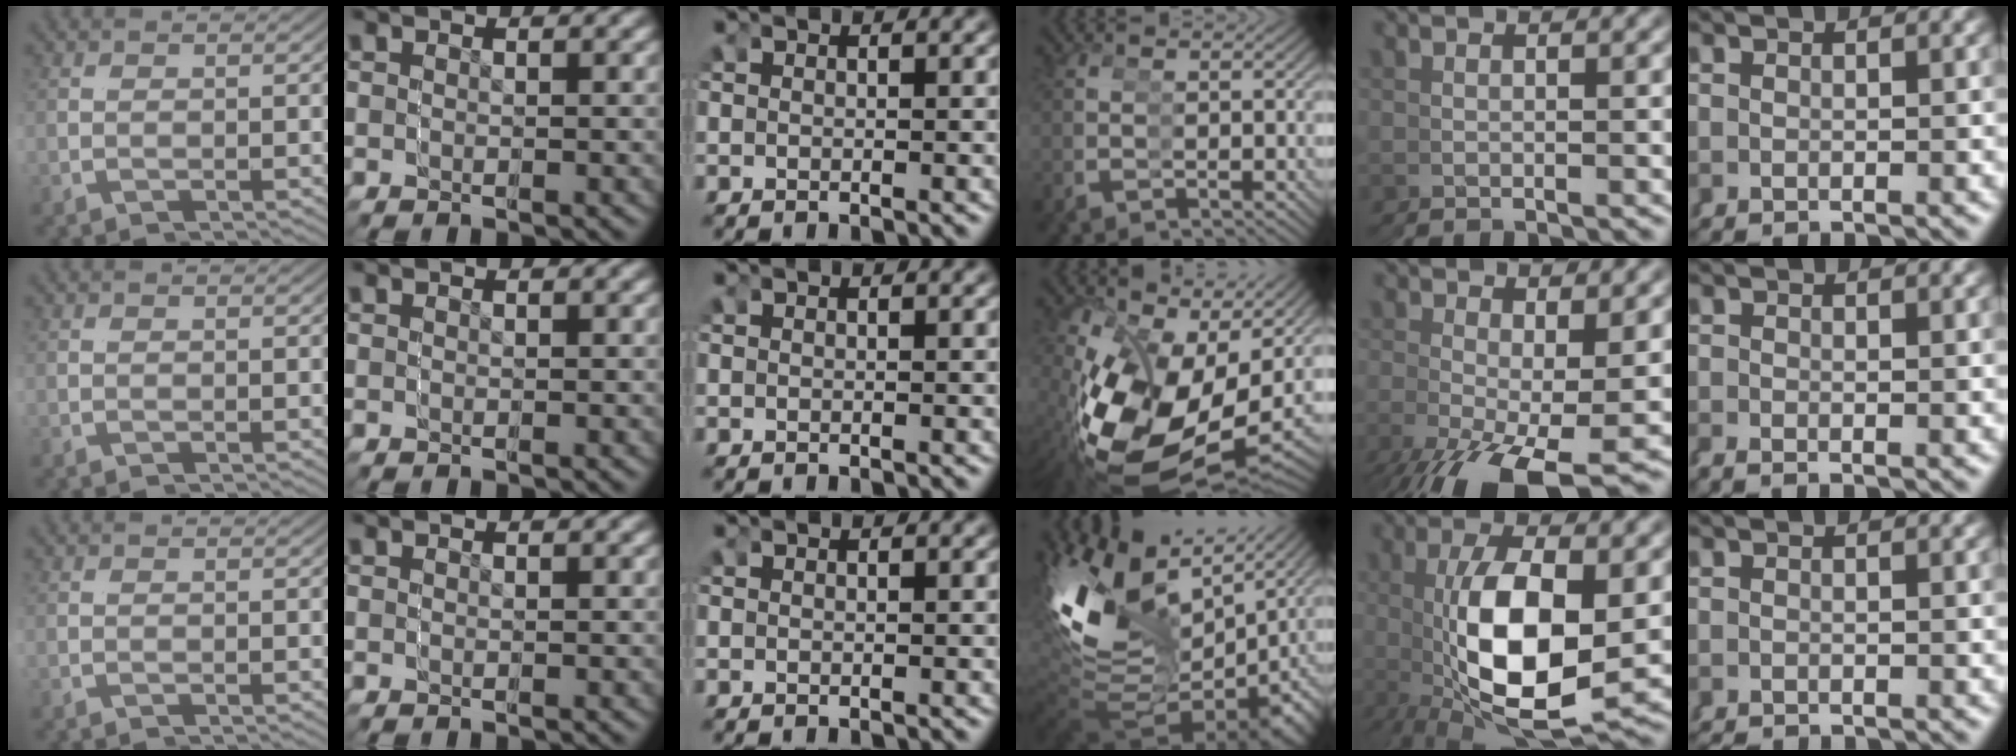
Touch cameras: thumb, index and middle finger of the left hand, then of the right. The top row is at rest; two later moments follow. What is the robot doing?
{"motion": "grasp_and_lifting", "object": "markers"}